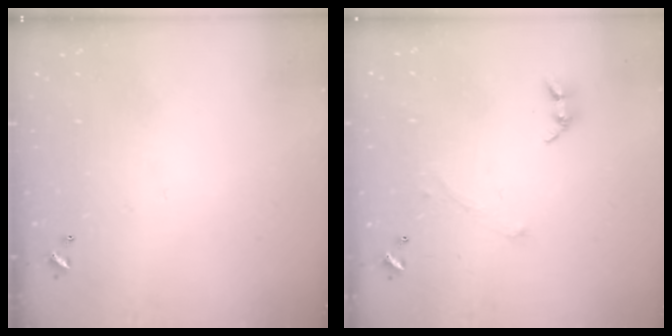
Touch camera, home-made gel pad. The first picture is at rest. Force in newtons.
{"total": 0.7, "press": 0.3, "slide": 0.6}